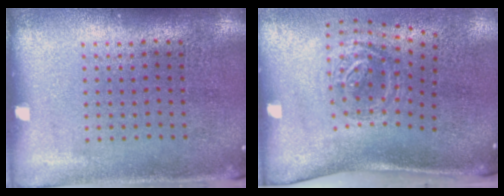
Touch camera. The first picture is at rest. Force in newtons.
{"total": 1.9, "press": 1.2, "slide": 1.4}